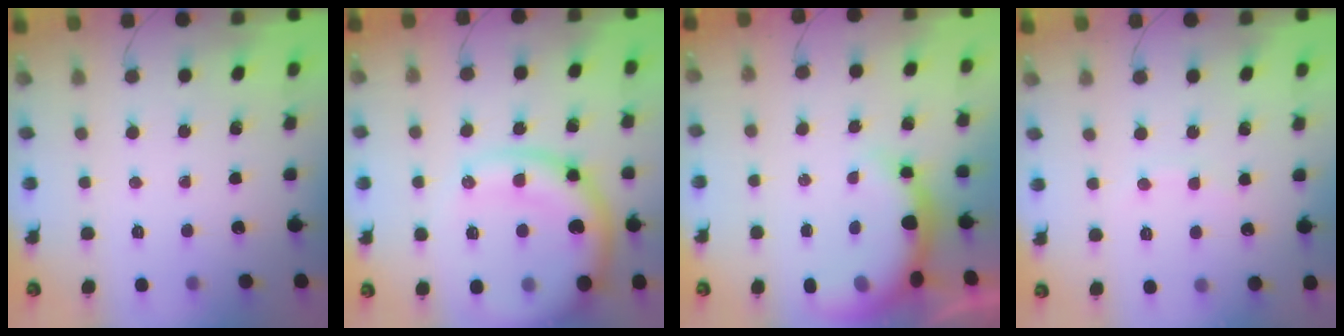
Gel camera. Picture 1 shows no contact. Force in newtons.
{"total": 16.1, "press": 15.8, "slide": 3.0}
{"total": 9.5, "press": 9.3, "slide": 1.8}
{"total": 4.2, "press": 4.0, "slide": 1.2}